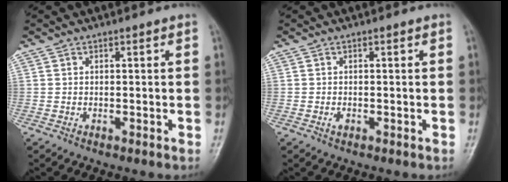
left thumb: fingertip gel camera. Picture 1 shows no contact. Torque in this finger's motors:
{"motor_torque": [-0.01, 0.01, 0.17, 0.10, 0.00]}